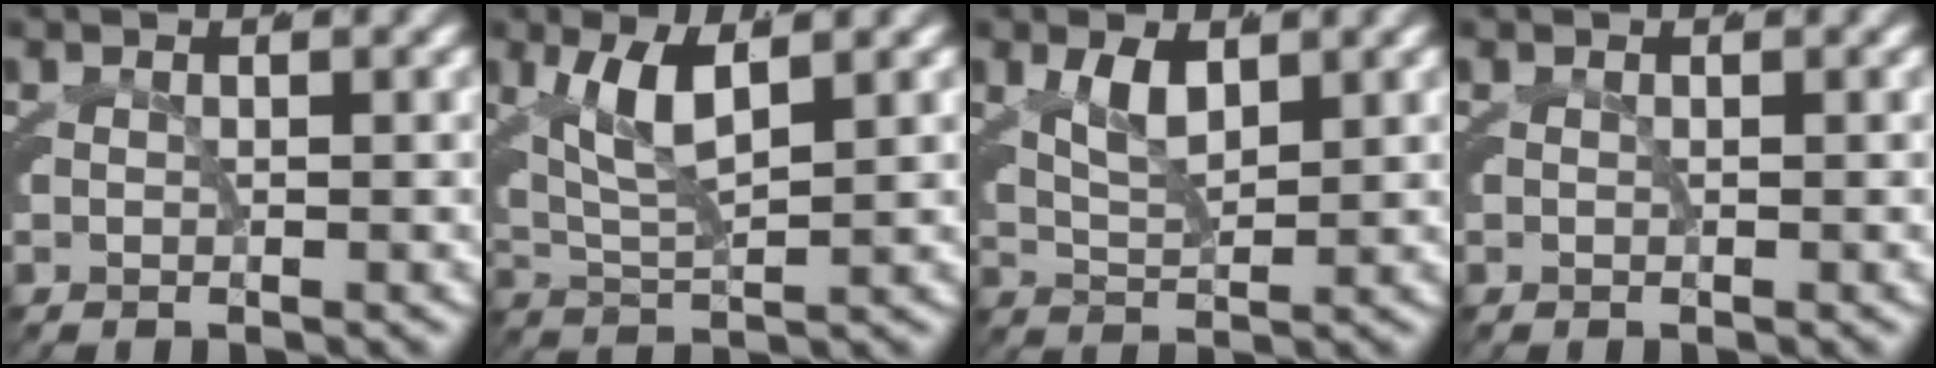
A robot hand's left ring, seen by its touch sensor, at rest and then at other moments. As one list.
[{"total": 4.4, "force": [1.7, 2.0, 3.6], "torque": [-0.082, -0.012, 0.037]}, {"total": 2.2, "force": [0.6, 0.9, 1.8], "torque": [-0.034, -0.007, 0.016]}, {"total": 0.0}]